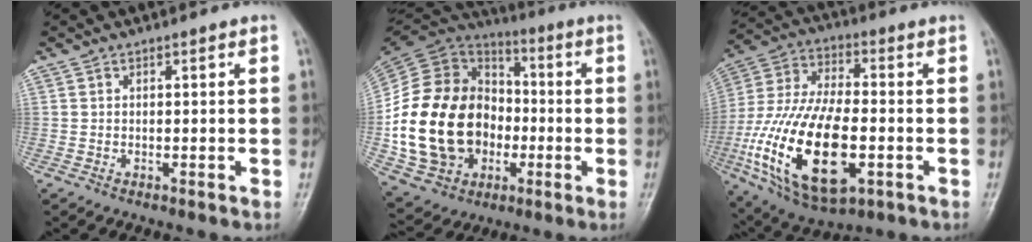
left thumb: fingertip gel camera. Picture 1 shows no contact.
{"total": 25.7, "force": [-3.7, 20.3, 15.4], "torque": [-0.291, 0.031, -0.050]}
{"total": 23.4, "force": [-5.7, 11.4, 19.7], "torque": [-0.404, 0.006, -0.088]}